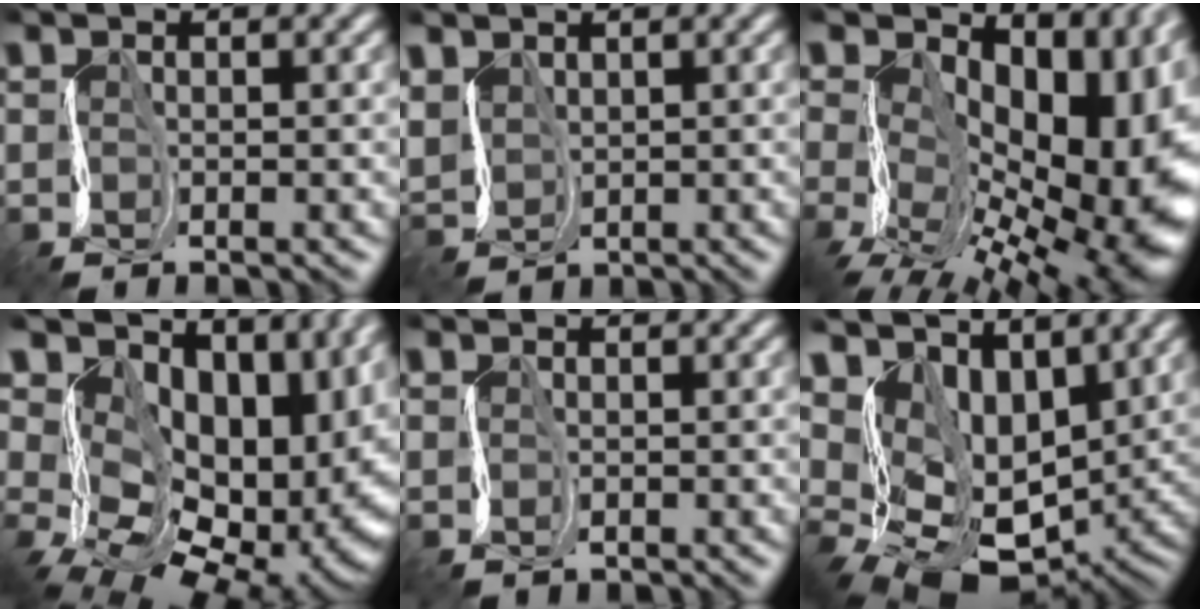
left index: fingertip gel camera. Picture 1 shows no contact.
{"total": 2.2, "force": [1.3, 1.1, -1.4], "torque": [0.001, 0.006, 0.024]}
{"total": 17.2, "force": [-0.3, 11.0, 13.3], "torque": [-0.165, -0.017, 0.019]}
{"total": 14.5, "force": [2.6, 10.7, 9.5], "torque": [-0.112, -0.008, 0.074]}
{"total": 1.1, "force": [0.1, 0.4, -1.0], "torque": [0.010, 0.002, 0.003]}
{"total": 8.4, "force": [3.9, 5.9, 4.6], "torque": [-0.097, -0.005, 0.079]}